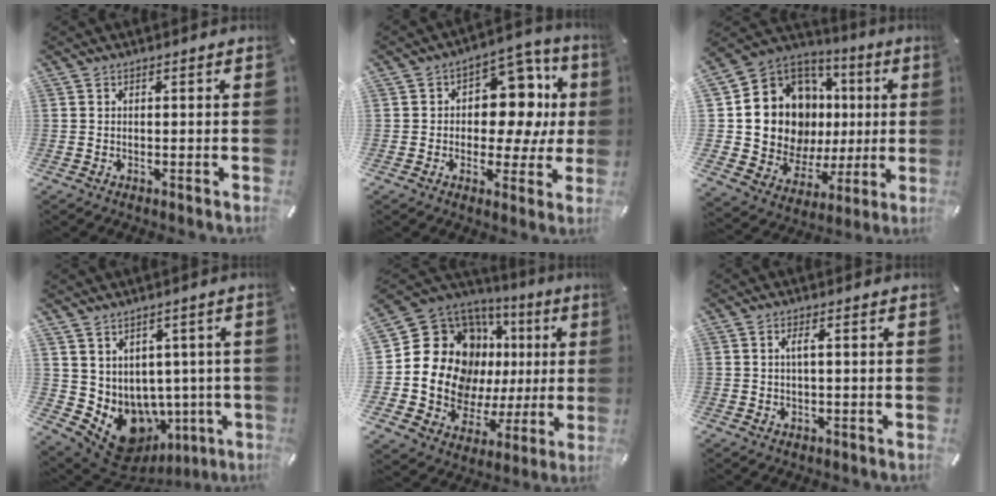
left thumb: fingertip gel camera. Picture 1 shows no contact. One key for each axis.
{"total": 13.6, "fx": 2.3, "fy": 9.8, "fz": 9.2, "tx": -0.109, "ty": -0.021, "tz": 0.042}
{"total": 15.6, "fx": 2.9, "fy": 13.6, "fz": 7.1, "tx": -0.145, "ty": -0.045, "tz": 0.074}
{"total": 9.1, "fx": -1.5, "fy": 8.2, "fz": 3.8, "tx": -0.059, "ty": -0.025, "tz": -0.003}
{"total": 20.7, "fx": 5.4, "fy": 16.2, "fz": 11.8, "tx": -0.202, "ty": -0.046, "tz": 0.117}
{"total": 2.5, "fx": 0.4, "fy": 0.7, "fz": 2.3, "tx": -0.046, "ty": 0.003, "tz": 0.006}